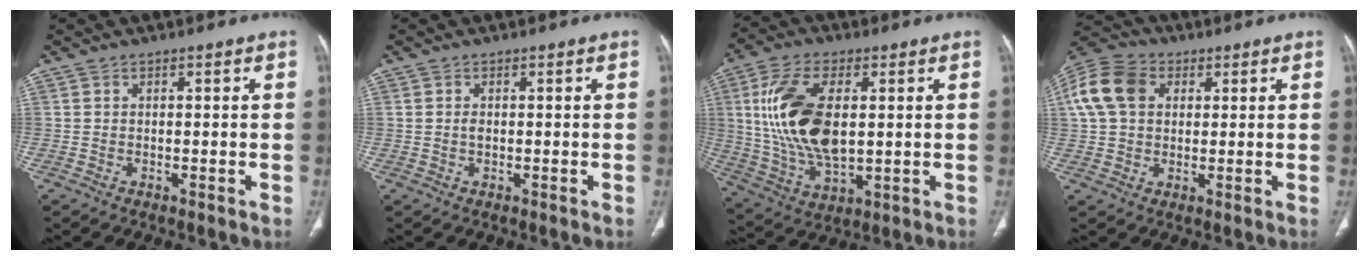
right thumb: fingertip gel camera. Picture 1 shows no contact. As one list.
[{"total": 1.0, "force": [0.0, 0.6, 0.8], "torque": [-0.015, 0.000, 0.002]}, {"total": 17.8, "force": [2.6, 9.2, 15.0], "torque": [-0.298, -0.008, 0.057]}, {"total": 13.5, "force": [3.7, 10.0, 8.3], "torque": [-0.176, 0.023, 0.062]}]